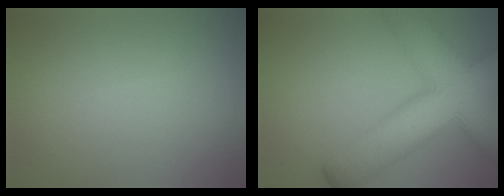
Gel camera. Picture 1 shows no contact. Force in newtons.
{"total": 12.5, "press": 12.4, "slide": 0.5}